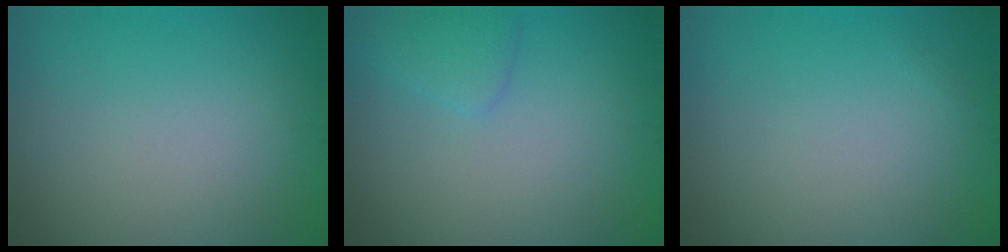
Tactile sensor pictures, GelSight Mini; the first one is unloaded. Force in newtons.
{"total": 1.6, "press": 1.6, "slide": 0.1}
{"total": 0.0}